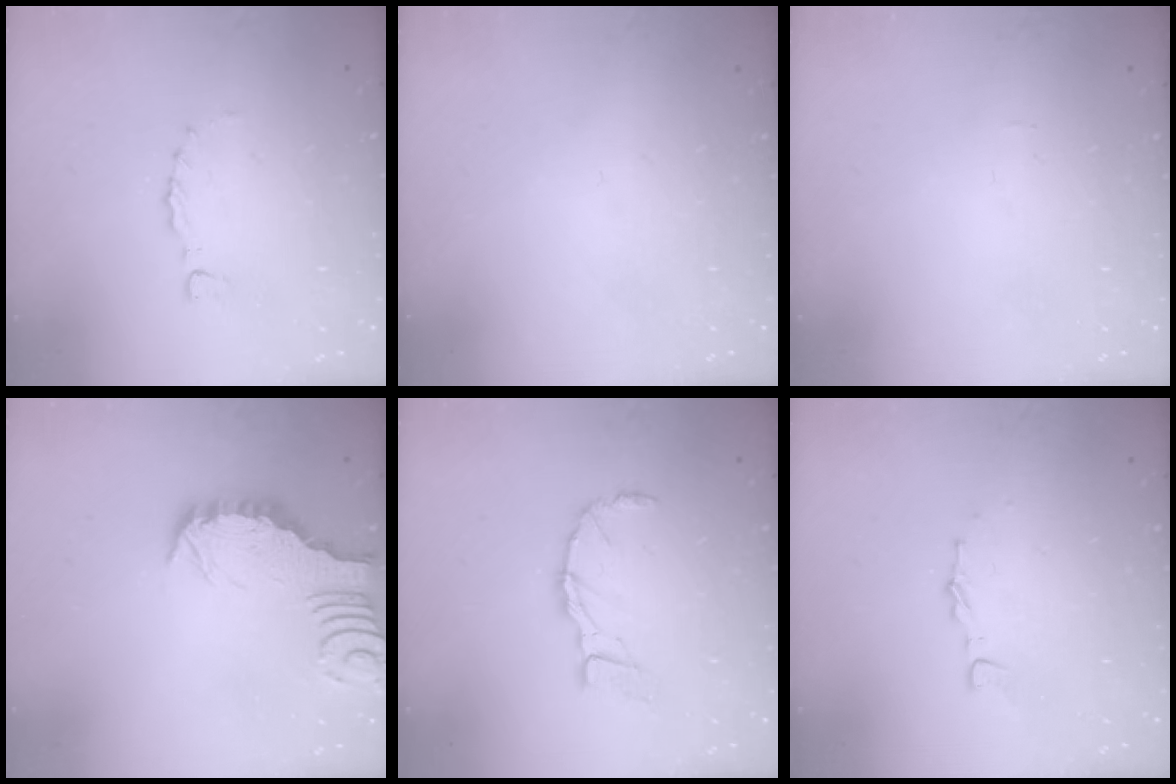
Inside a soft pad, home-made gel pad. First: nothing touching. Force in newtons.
{"total": 0.0}
{"total": 1.0, "press": 1.0, "slide": 0.0}
{"total": 2.7, "press": 2.7, "slide": 0.3}
{"total": 9.3, "press": 9.3, "slide": 1.0}
{"total": 2.6, "press": 2.6, "slide": 0.2}